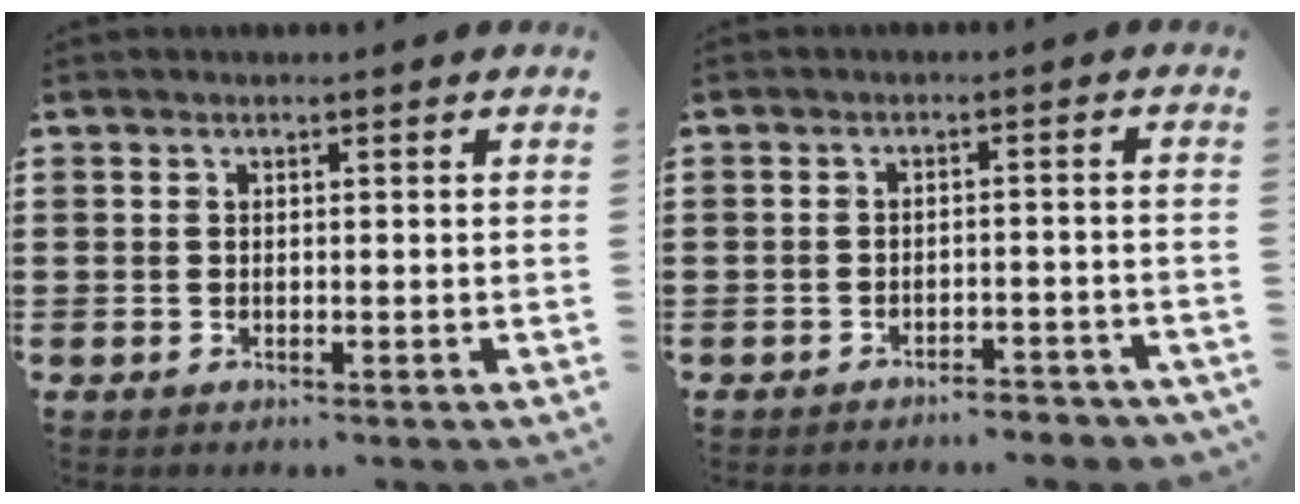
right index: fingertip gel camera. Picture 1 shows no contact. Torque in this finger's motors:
{"motor_torque": [1.09, 1.05, 0.21, 0.04]}